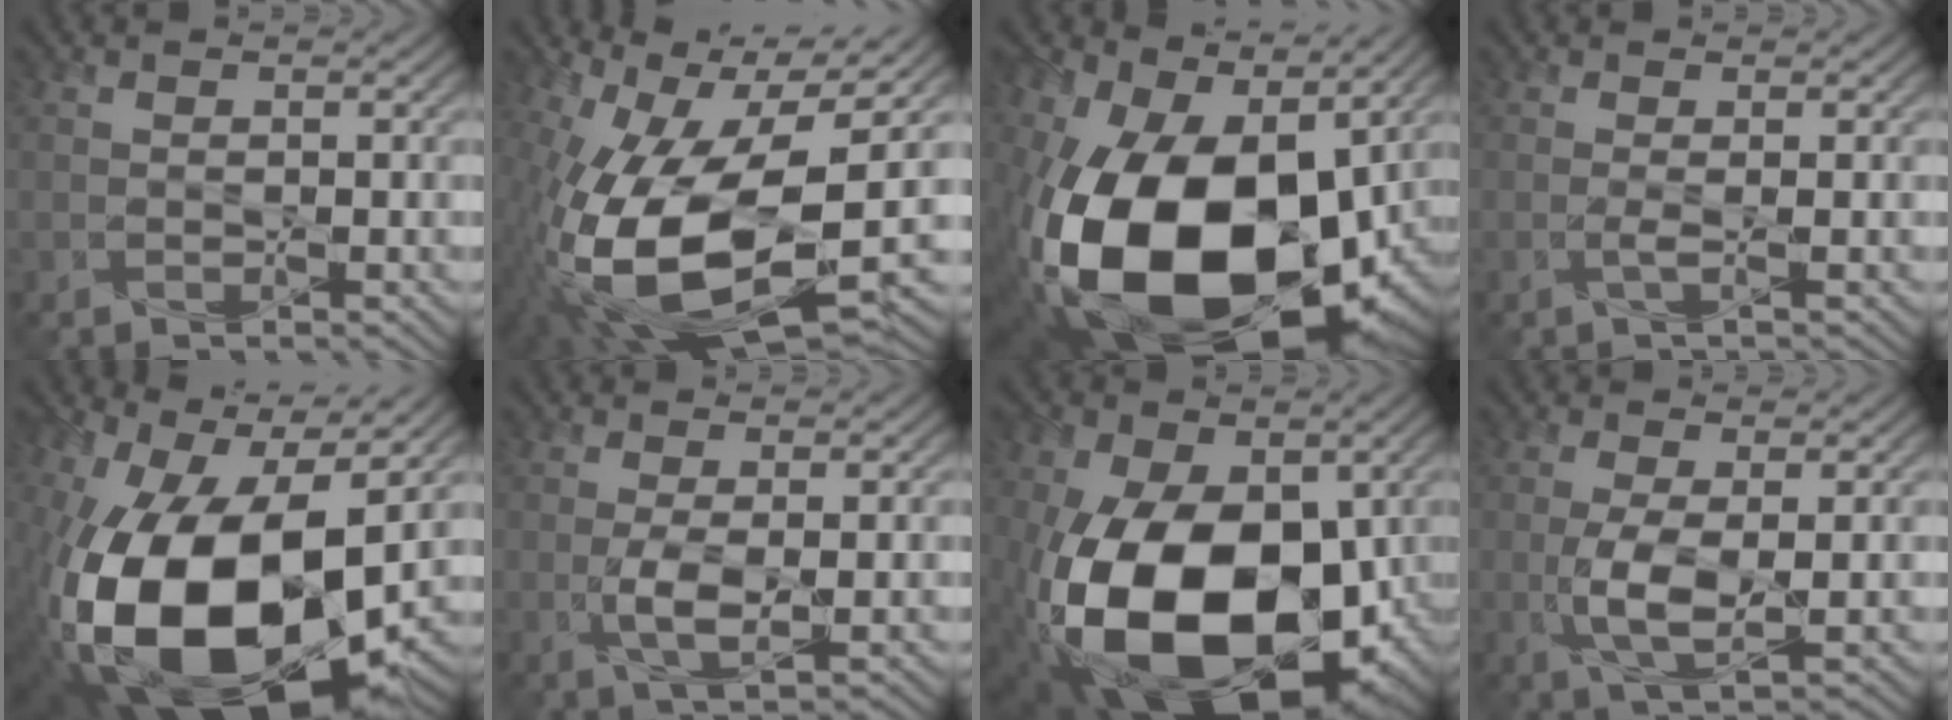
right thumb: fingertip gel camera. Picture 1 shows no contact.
{"total": 19.9, "force": [-4.5, 9.7, 16.8], "torque": [-0.338, -0.040, -0.073]}
{"total": 21.9, "force": [-2.2, 13.9, 16.7], "torque": [-0.357, -0.060, -0.015]}
{"total": 1.2, "force": [-0.2, 0.0, 1.2], "torque": [-0.027, 0.000, -0.009]}
{"total": 20.5, "force": [-3.8, 12.3, 16.0], "torque": [-0.338, -0.052, -0.051]}
{"total": 3.2, "force": [-0.4, 0.8, 3.1], "torque": [-0.071, -0.005, -0.008]}
{"total": 20.8, "force": [-4.1, 13.1, 15.7], "torque": [-0.298, -0.058, -0.058]}
{"total": 4.7, "force": [-0.6, 1.3, 4.5], "torque": [-0.103, -0.006, -0.011]}